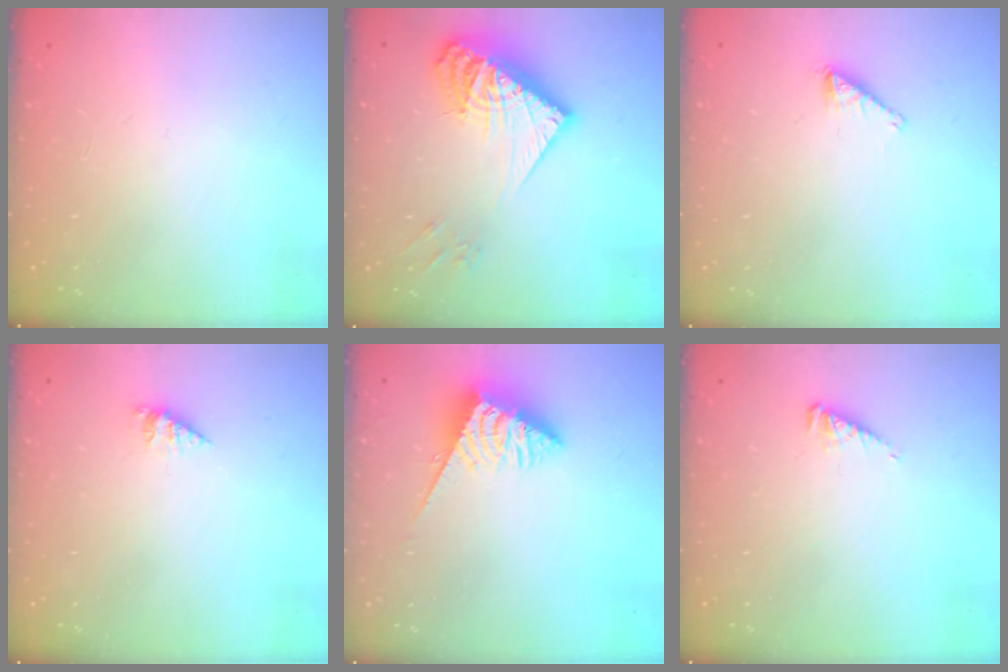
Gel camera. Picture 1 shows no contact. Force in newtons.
{"total": 17.9, "press": 17.8, "slide": 1.8}
{"total": 1.8, "press": 1.7, "slide": 0.1}
{"total": 1.5, "press": 1.5, "slide": 0.3}
{"total": 7.1, "press": 7.0, "slide": 0.8}
{"total": 3.2, "press": 3.1, "slide": 0.3}